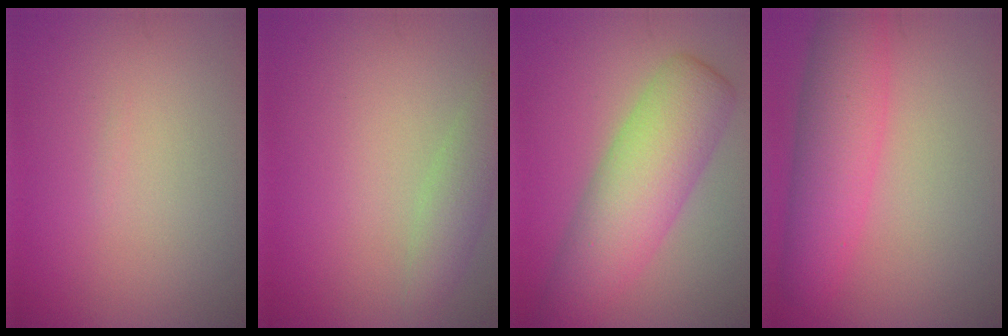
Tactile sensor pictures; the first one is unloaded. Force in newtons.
{"total": 2.4, "press": 2.4, "slide": 0.2}
{"total": 7.5, "press": 7.5, "slide": 0.2}
{"total": 5.6, "press": 5.6, "slide": 0.2}